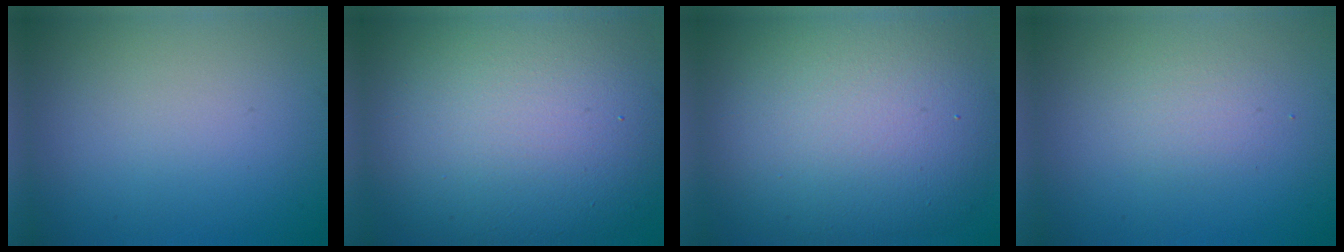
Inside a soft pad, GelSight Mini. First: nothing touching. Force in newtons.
{"total": 16.0, "press": 15.9, "slide": 1.3}
{"total": 14.4, "press": 14.4, "slide": 0.5}
{"total": 1.5, "press": 1.5, "slide": 0.1}